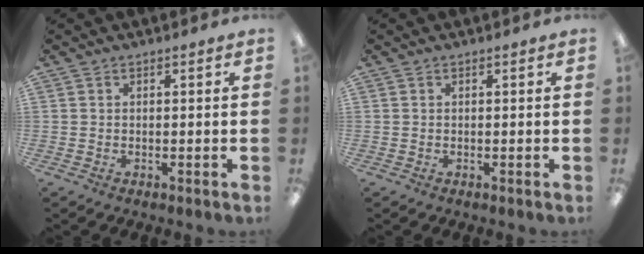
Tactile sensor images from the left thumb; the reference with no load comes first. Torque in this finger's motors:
{"motor_torque": [-0.03, -0.03, 0.05, 0.03, 0.00]}